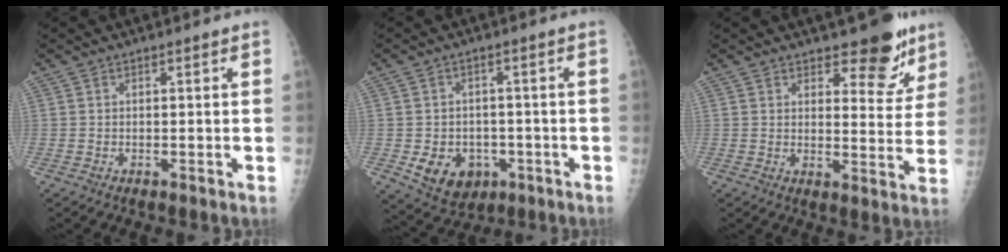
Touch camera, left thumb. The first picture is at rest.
{"total": 8.9, "force": [-2.7, 7.2, 4.5], "torque": [-0.051, 0.011, -0.025]}
{"total": 9.5, "force": [6.9, 4.1, 5.1], "torque": [-0.025, -0.047, 0.096]}